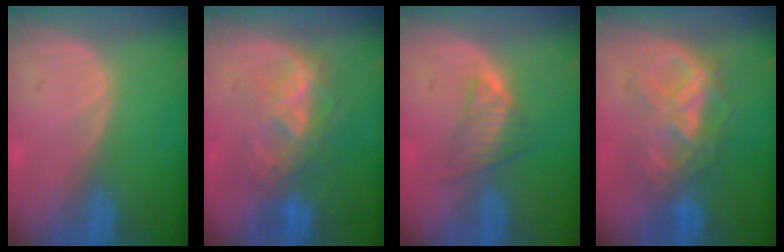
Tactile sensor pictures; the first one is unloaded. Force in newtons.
{"total": 6.9, "press": 6.6, "slide": 1.9}
{"total": 4.0, "press": 4.0, "slide": 0.6}
{"total": 7.4, "press": 7.4, "slide": 0.4}